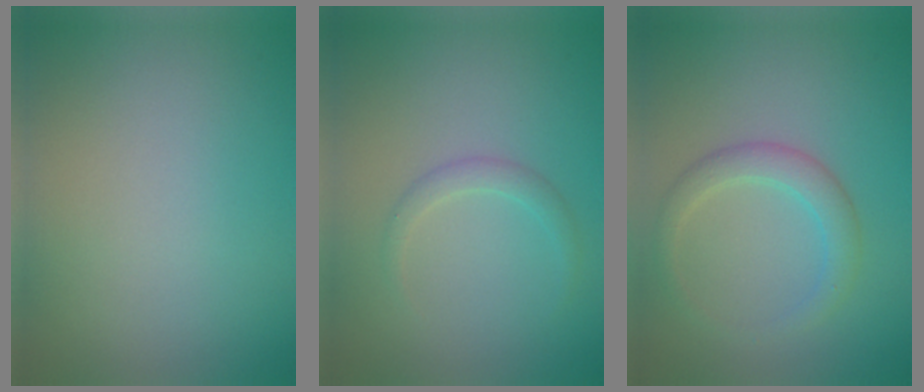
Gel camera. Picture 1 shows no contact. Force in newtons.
{"total": 1.3, "press": 1.3, "slide": 0.0}
{"total": 2.7, "press": 2.6, "slide": 0.2}